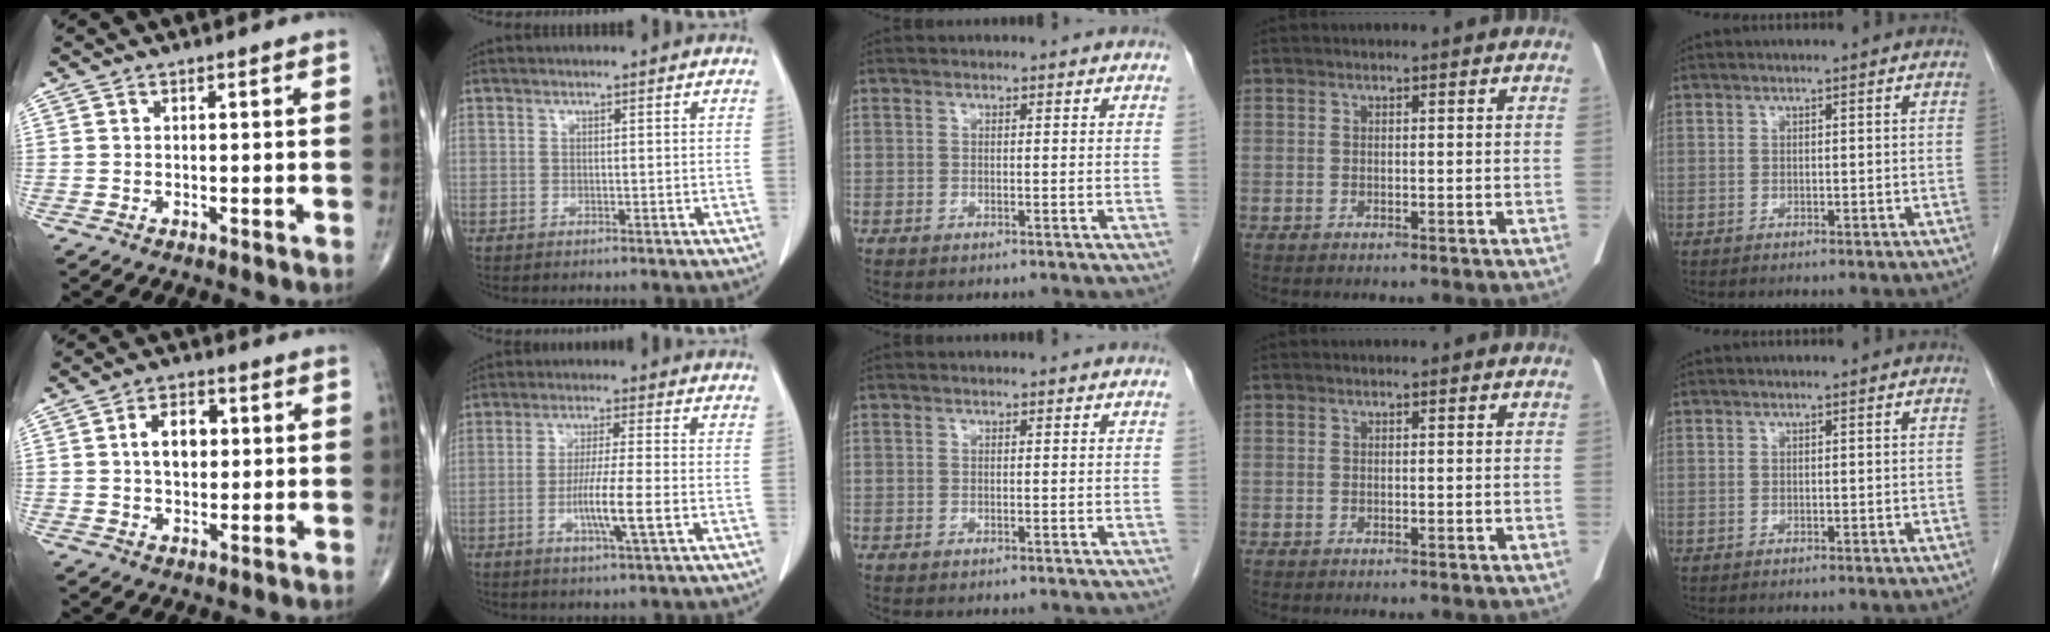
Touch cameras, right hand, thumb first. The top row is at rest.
{"thumb": {"total": 6.9, "force": [1.1, 4.5, 5.1], "torque": [-0.064, 0.009, 0.015]}, "index": {"total": 7.6, "force": [-2.0, -0.2, 7.3], "torque": [-0.132, -0.012, -0.039]}}